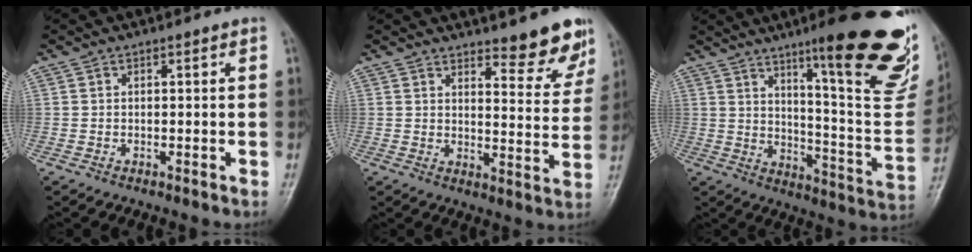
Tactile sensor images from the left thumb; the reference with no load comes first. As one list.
[{"total": 9.5, "force": [7.7, 2.5, 5.0], "torque": [-0.032, -0.061, 0.098]}, {"total": 27.2, "force": [15.0, 5.2, 22.1], "torque": [-0.242, -0.067, 0.220]}]